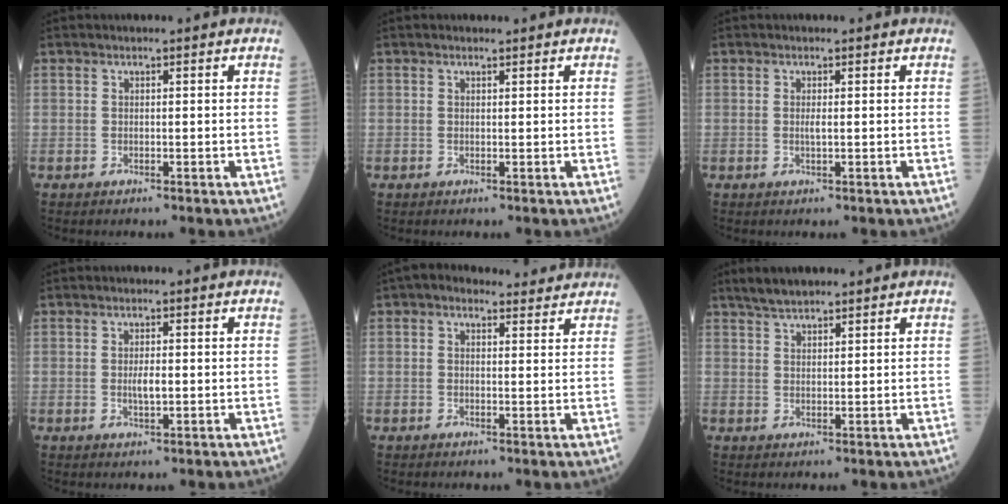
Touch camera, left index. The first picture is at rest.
{"total": 0.6, "force": [0.6, 0.1, 0.2], "torque": [-0.012, 0.000, 0.009]}
{"total": 0.8, "force": [0.1, 0.1, 0.8], "torque": [-0.020, -0.002, 0.001]}
{"total": 2.1, "force": [0.0, 0.6, 2.0], "torque": [-0.042, -0.001, 0.001]}
{"total": 5.7, "force": [4.8, 2.3, 1.8], "torque": [-0.023, 0.029, 0.062]}
{"total": 4.6, "force": [4.0, 1.0, 2.1], "torque": [-0.045, 0.021, 0.073]}